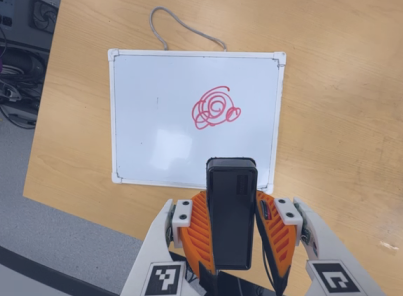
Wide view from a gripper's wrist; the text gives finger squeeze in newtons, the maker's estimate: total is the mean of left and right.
{"total": 4.8, "left": 3.2, "right": 6.4}